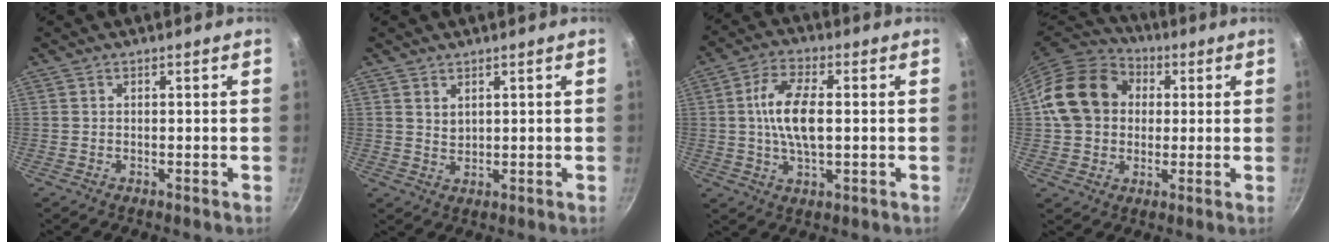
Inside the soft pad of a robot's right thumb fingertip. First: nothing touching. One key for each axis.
{"total": 2.2, "fx": 1.4, "fy": 1.3, "fz": 1.1, "tx": -0.017, "ty": -0.010, "tz": 0.028}
{"total": 10.3, "fx": 0.6, "fy": 4.5, "fz": 9.3, "tx": -0.179, "ty": 0.008, "tz": 0.007}
{"total": 16.7, "fx": 2.7, "fy": 13.7, "fz": 9.1, "tx": -0.140, "ty": 0.028, "tz": 0.036}